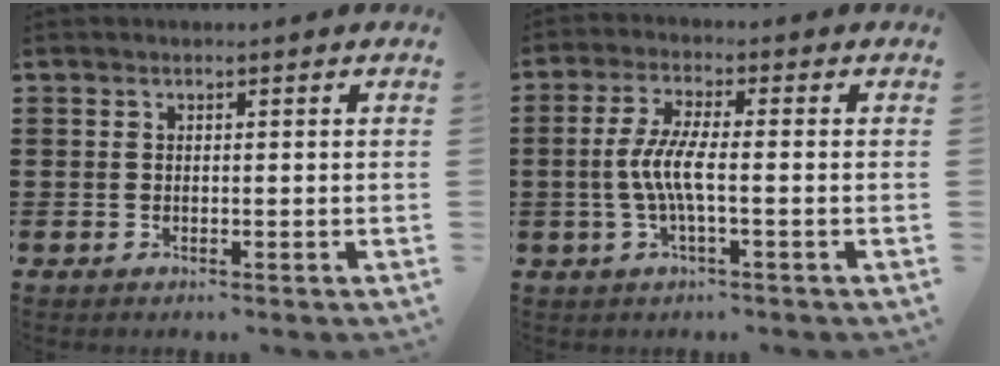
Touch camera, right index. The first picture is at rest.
{"total": 5.6, "force": [-1.2, 0.8, 5.4], "torque": [-0.125, -0.010, -0.033]}